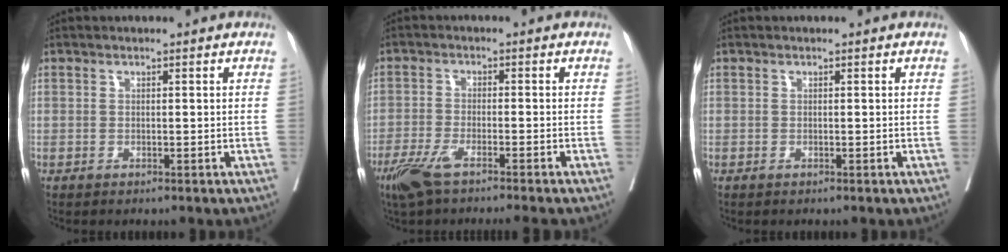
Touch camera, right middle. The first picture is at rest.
{"total": 6.9, "force": [-5.1, 0.1, 4.6], "torque": [-0.079, -0.016, -0.089]}
{"total": 0.0}